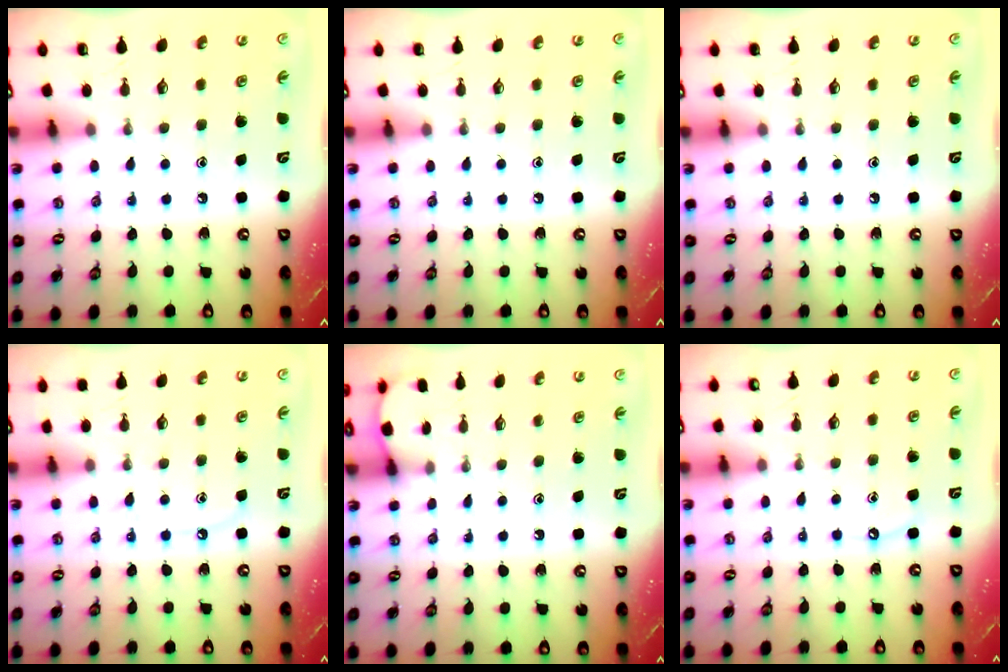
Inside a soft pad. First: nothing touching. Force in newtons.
{"total": 0.0}
{"total": 0.0}
{"total": 6.6, "press": 6.5, "slide": 0.9}
{"total": 1.9, "press": 1.9, "slide": 0.2}
{"total": 4.5, "press": 4.4, "slide": 0.6}